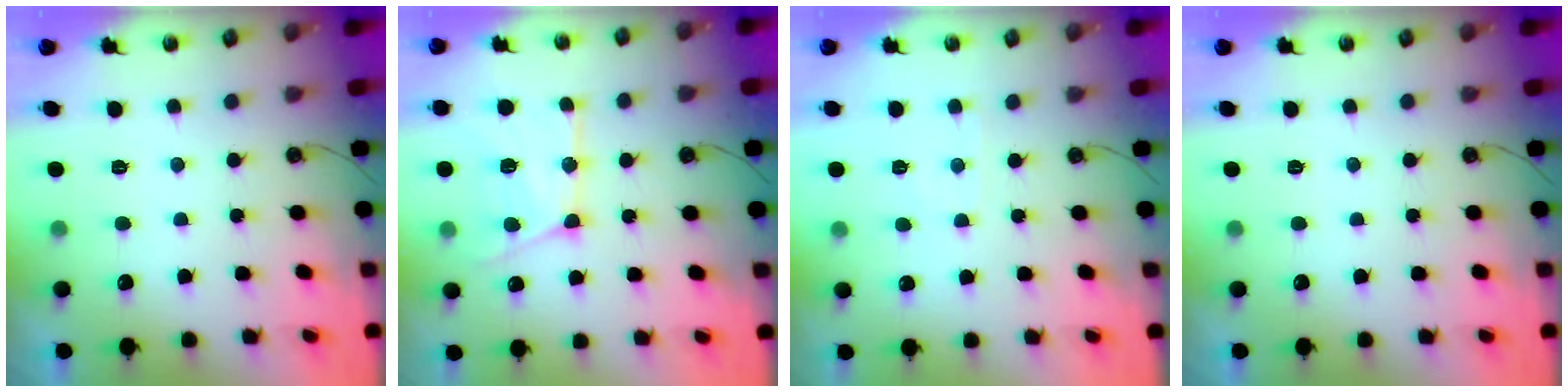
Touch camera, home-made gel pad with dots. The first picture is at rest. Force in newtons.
{"total": 16.7, "press": 16.5, "slide": 2.0}
{"total": 3.3, "press": 3.2, "slide": 0.5}
{"total": 0.0}